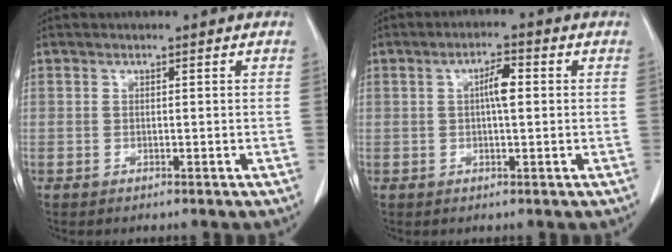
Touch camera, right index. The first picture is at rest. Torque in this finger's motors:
{"motor_torque": [0.49, -0.01, 0.36, 0.08]}